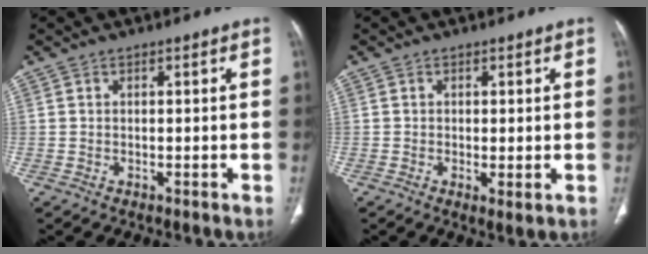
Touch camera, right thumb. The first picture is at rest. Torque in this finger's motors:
{"motor_torque": [-0.93, 0.31, -0.36, -0.23, -0.23]}